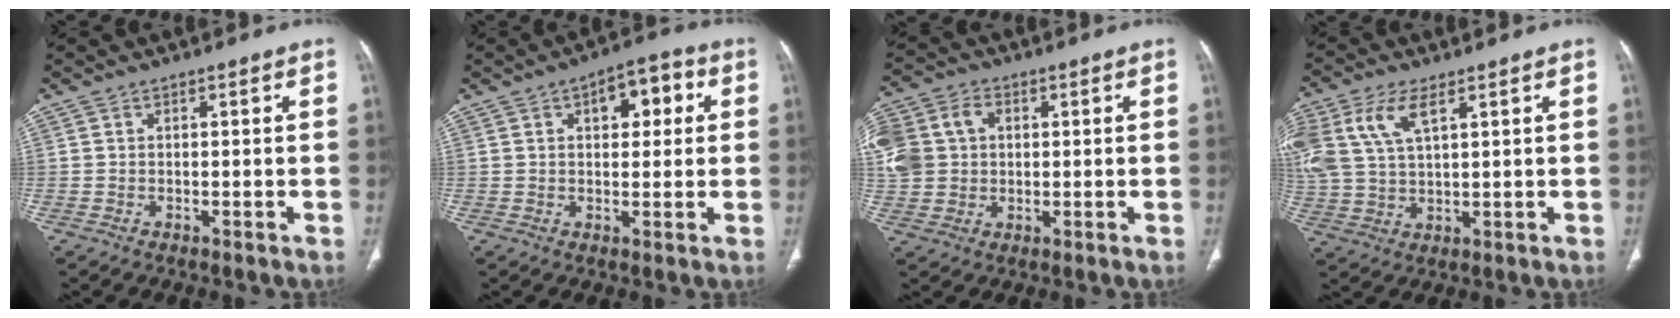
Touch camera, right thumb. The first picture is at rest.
{"total": 7.9, "force": [2.7, 4.1, 6.2], "torque": [-0.055, 0.010, 0.030]}
{"total": 15.9, "force": [3.1, 13.0, 8.6], "torque": [-0.218, 0.032, 0.063]}
{"total": 11.8, "force": [5.1, 5.8, 8.8], "torque": [-0.209, 0.000, 0.107]}